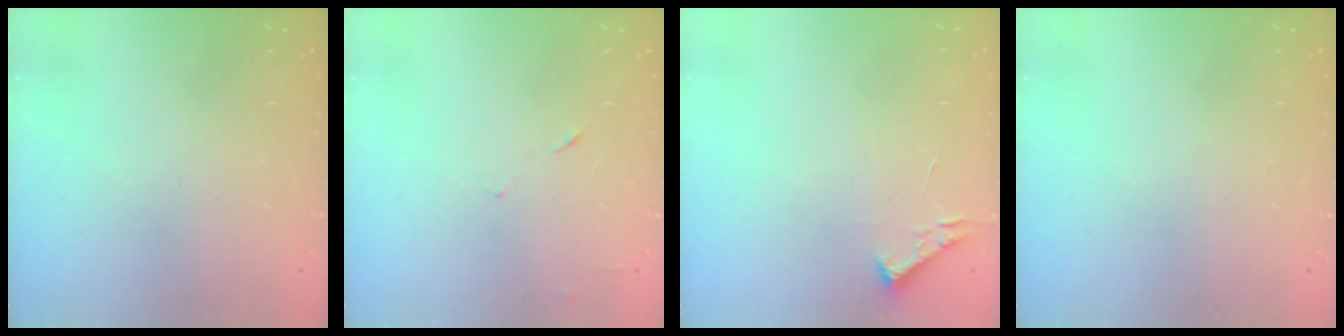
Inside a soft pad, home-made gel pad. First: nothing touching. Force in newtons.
{"total": 3.9, "press": 3.8, "slide": 0.9}
{"total": 2.7, "press": 2.7, "slide": 0.4}
{"total": 0.0}